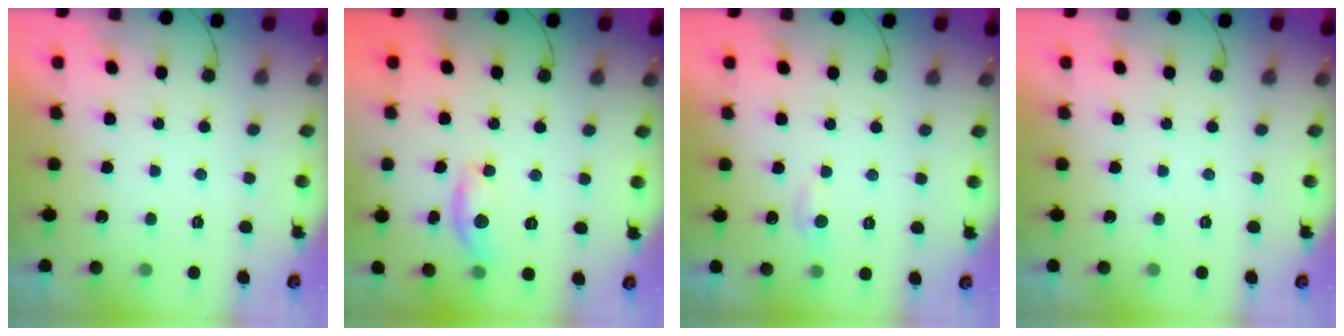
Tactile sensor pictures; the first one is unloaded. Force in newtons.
{"total": 8.2, "press": 8.2, "slide": 0.4}
{"total": 5.8, "press": 5.7, "slide": 0.7}
{"total": 0.0}